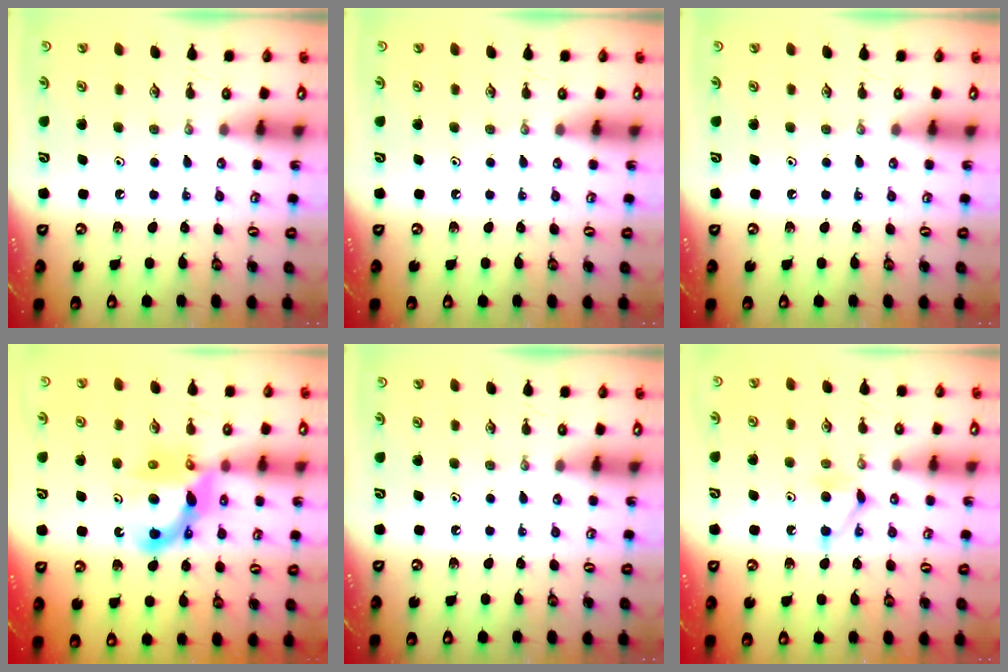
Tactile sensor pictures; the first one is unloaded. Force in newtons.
{"total": 0.0}
{"total": 0.0}
{"total": 10.8, "press": 10.7, "slide": 1.1}
{"total": 0.0}
{"total": 6.1, "press": 6.1, "slide": 0.9}